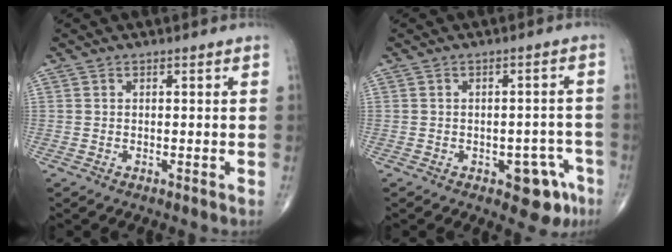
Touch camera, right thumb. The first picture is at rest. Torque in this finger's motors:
{"motor_torque": [2.53, 2.48, 0.33, -0.50, 0.00]}